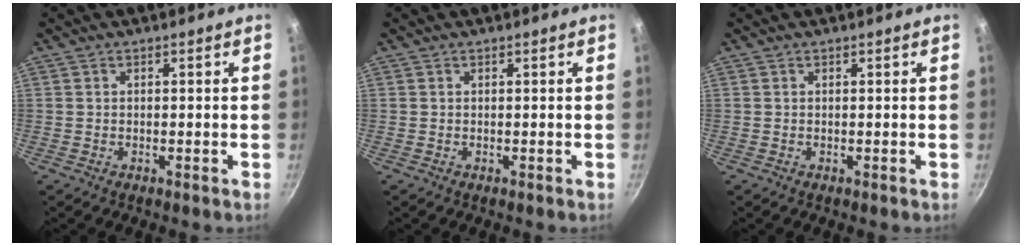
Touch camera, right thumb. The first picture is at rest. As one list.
[{"total": 0.0}, {"total": 0.0}]